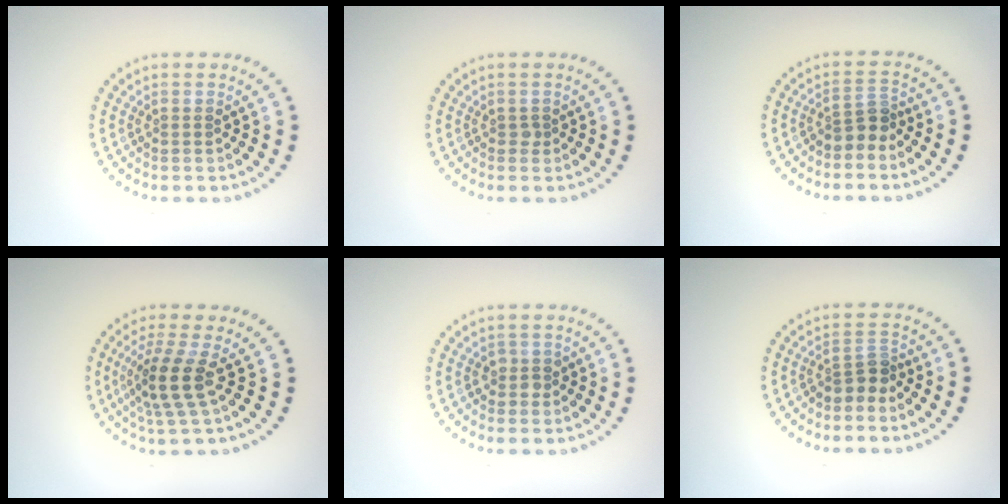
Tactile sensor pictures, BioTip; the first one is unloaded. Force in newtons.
{"total": 0.6, "press": 0.4, "slide": 0.3}
{"total": 2.3, "press": 1.7, "slide": 1.6}
{"total": 3.7, "press": 2.8, "slide": 2.4}
{"total": 1.3, "press": 1.1, "slide": 0.6}
{"total": 2.3, "press": 1.7, "slide": 1.6}